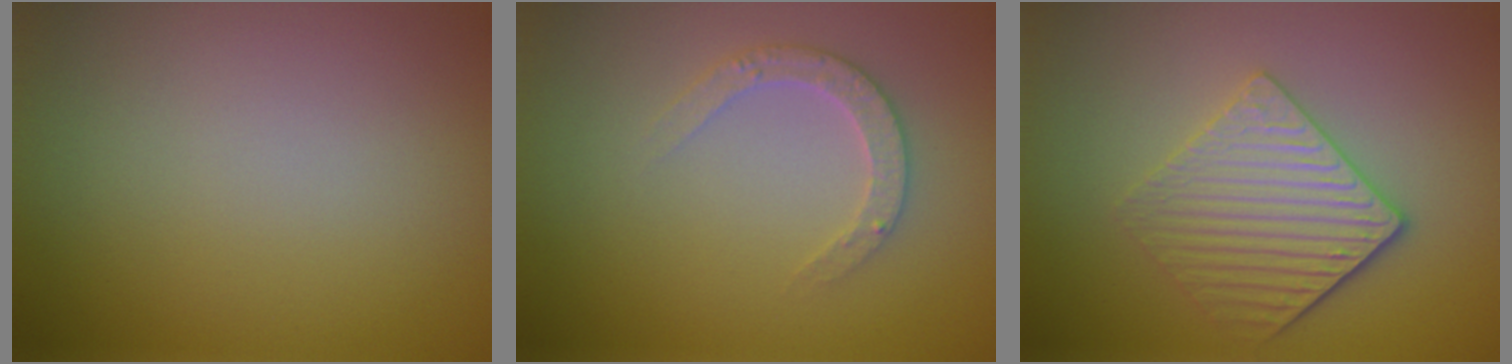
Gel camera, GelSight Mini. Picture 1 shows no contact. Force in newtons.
{"total": 2.4, "press": 2.3, "slide": 0.5}
{"total": 4.1, "press": 3.5, "slide": 2.2}